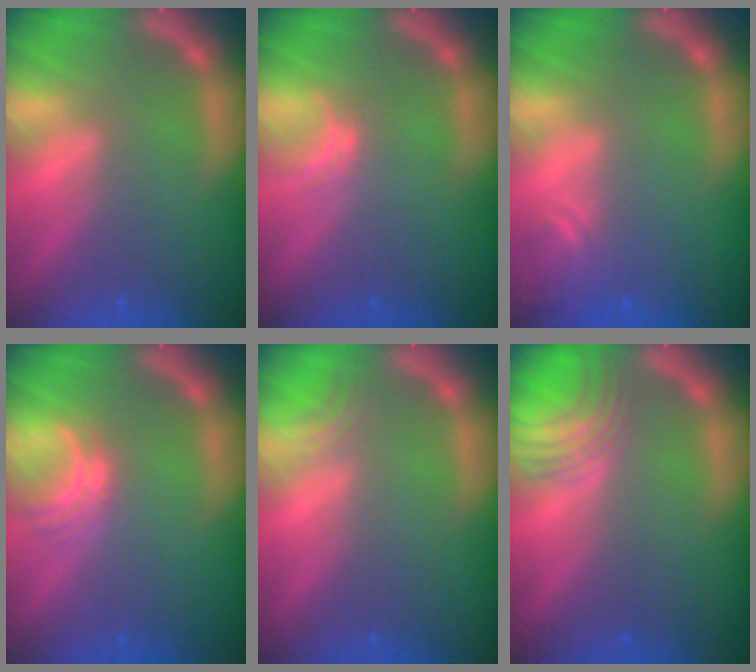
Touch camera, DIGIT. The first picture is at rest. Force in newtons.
{"total": 1.0}
{"total": 1.9}
{"total": 2.5}
{"total": 1.5}
{"total": 5.0}